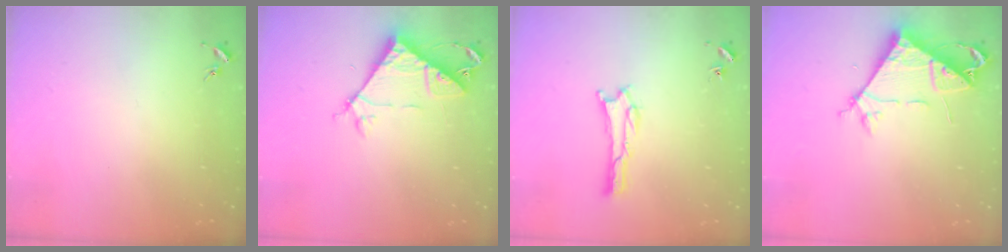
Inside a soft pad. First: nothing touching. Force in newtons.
{"total": 7.6, "press": 7.6, "slide": 0.6}
{"total": 1.3, "press": 1.3, "slide": 0.4}
{"total": 7.3, "press": 7.3, "slide": 0.8}